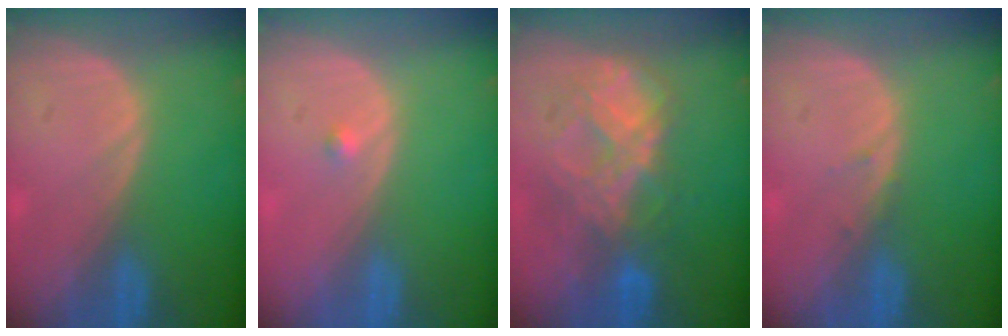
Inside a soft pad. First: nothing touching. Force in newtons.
{"total": 0.8, "press": 0.6, "slide": 0.4}
{"total": 8.6, "press": 7.5, "slide": 4.1}
{"total": 0.8, "press": 0.7, "slide": 0.3}